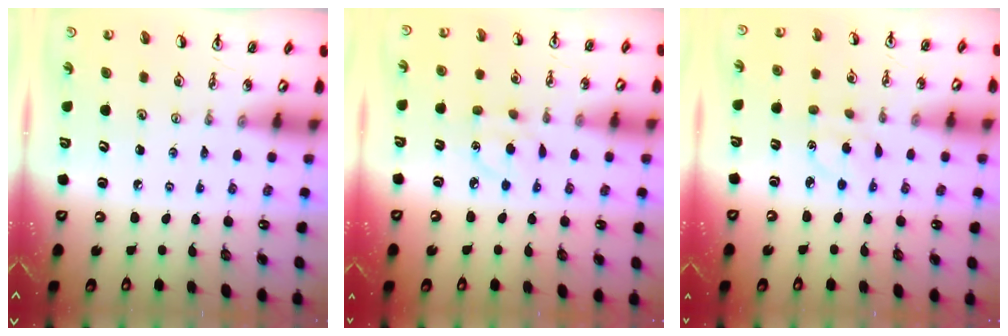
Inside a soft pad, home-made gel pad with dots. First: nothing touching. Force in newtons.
{"total": 6.3, "press": 6.3, "slide": 0.6}
{"total": 3.0, "press": 2.9, "slide": 0.8}